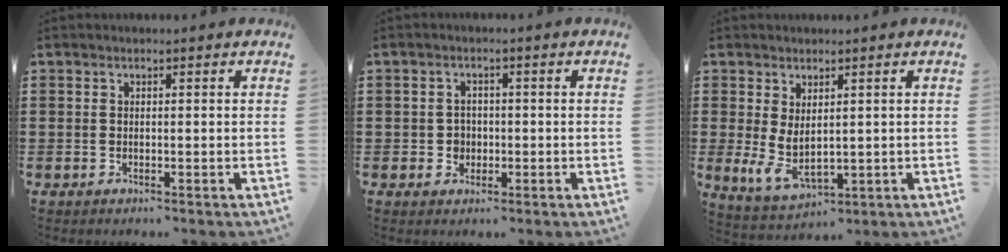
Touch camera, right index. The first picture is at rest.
{"total": 2.3, "force": [-0.5, 2.2, 0.5], "torque": [-0.017, 0.006, -0.013]}
{"total": 4.4, "force": [0.7, 2.4, 3.6], "torque": [-0.089, -0.007, 0.009]}